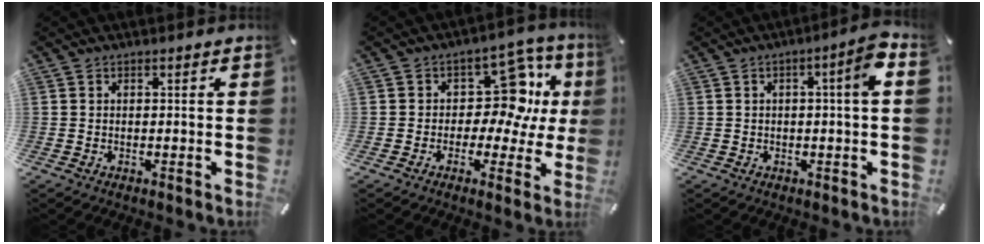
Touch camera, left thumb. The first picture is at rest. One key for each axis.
{"total": 14.0, "fx": 3.8, "fy": 9.4, "fz": 9.7, "tx": -0.130, "ty": -0.020, "tz": 0.069}
{"total": 5.1, "fx": 0.5, "fy": 0.6, "fz": 5.0, "tx": -0.076, "ty": -0.003, "tz": 0.002}